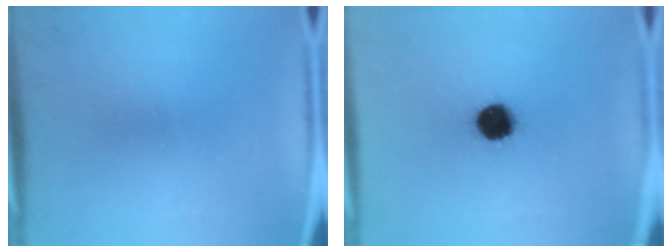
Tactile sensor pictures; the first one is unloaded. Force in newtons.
{"total": 10.6}